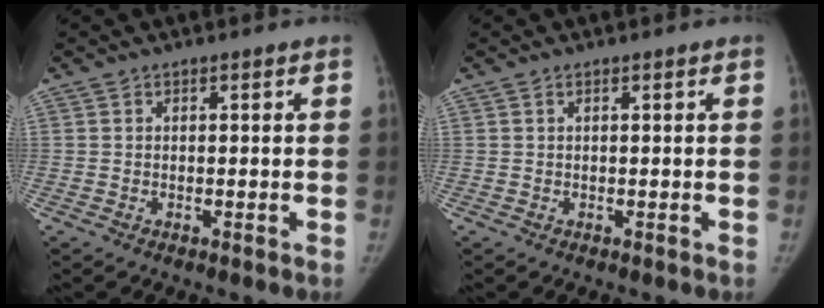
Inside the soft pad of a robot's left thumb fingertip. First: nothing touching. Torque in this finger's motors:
{"motor_torque": [0.29, -0.14, -0.15, -0.27, 0.01]}